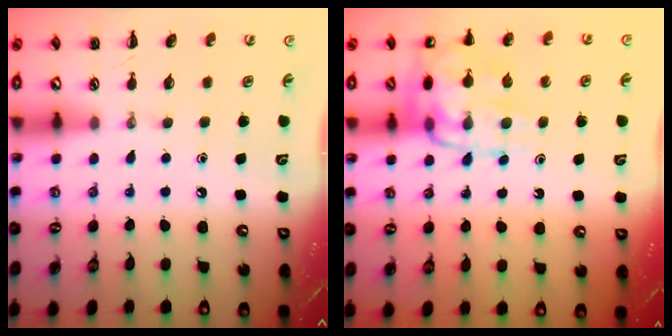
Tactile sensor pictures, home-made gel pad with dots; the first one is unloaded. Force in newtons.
{"total": 15.3, "press": 15.2, "slide": 1.9}